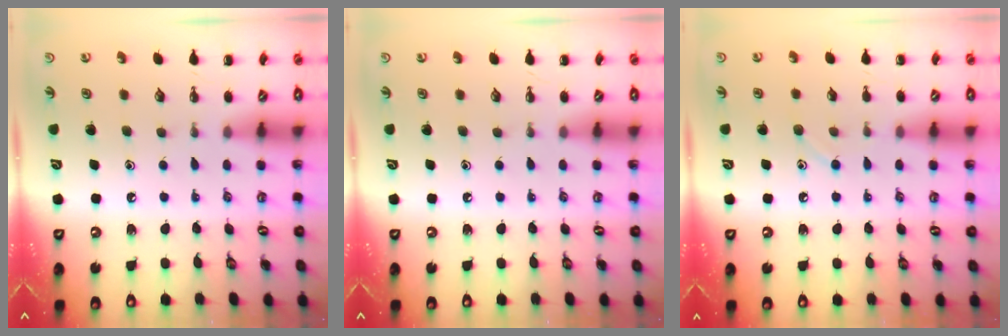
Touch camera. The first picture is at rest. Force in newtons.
{"total": 0.0}
{"total": 7.1, "press": 6.7, "slide": 2.3}